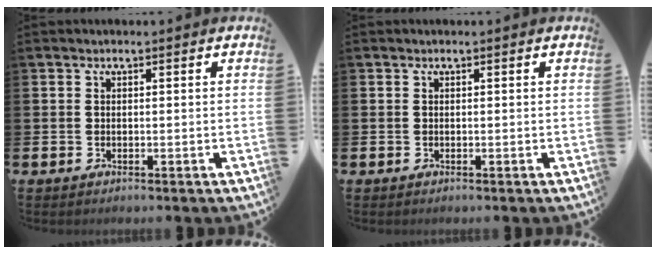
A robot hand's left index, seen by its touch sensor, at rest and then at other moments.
{"total": 0.0}